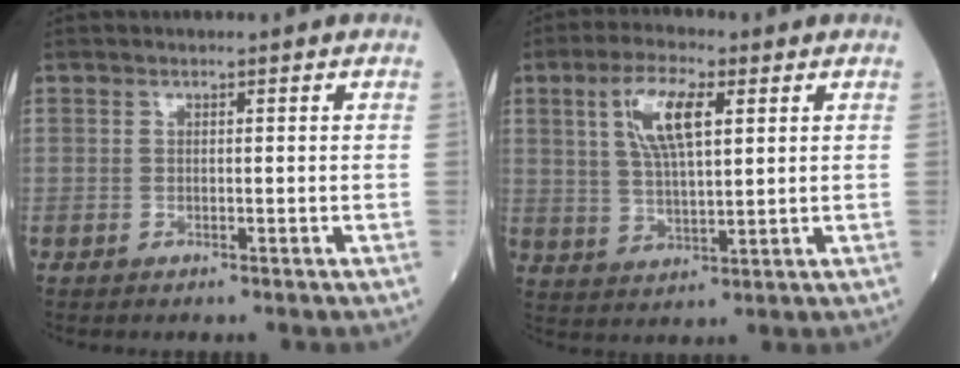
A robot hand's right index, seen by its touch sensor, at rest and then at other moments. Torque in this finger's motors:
{"motor_torque": [0.31, 0.18, 0.20, 0.11]}